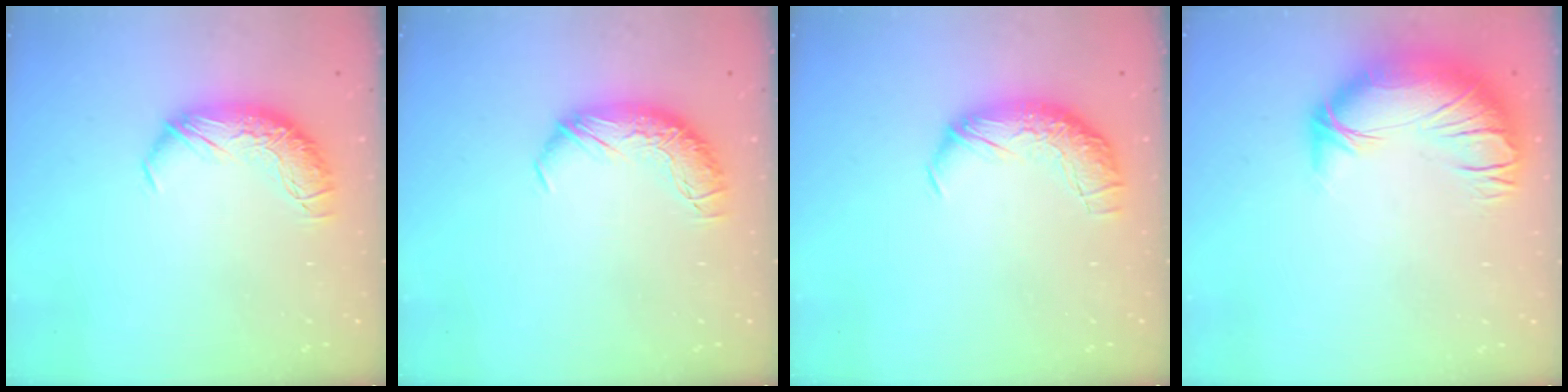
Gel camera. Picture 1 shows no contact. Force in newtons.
{"total": 0.0}
{"total": 2.3, "press": 0.9, "slide": 2.1}
{"total": 3.7, "press": 2.1, "slide": 3.0}